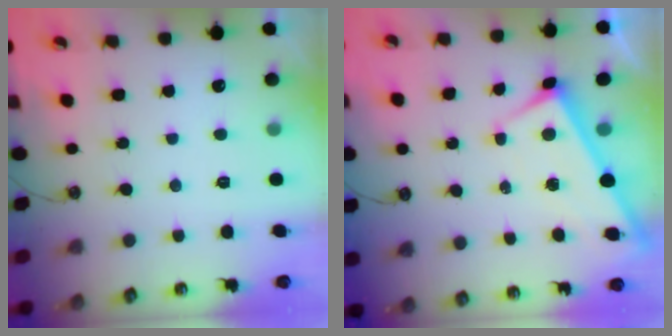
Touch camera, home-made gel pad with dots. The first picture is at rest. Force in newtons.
{"total": 3.0, "press": 3.0, "slide": 0.1}